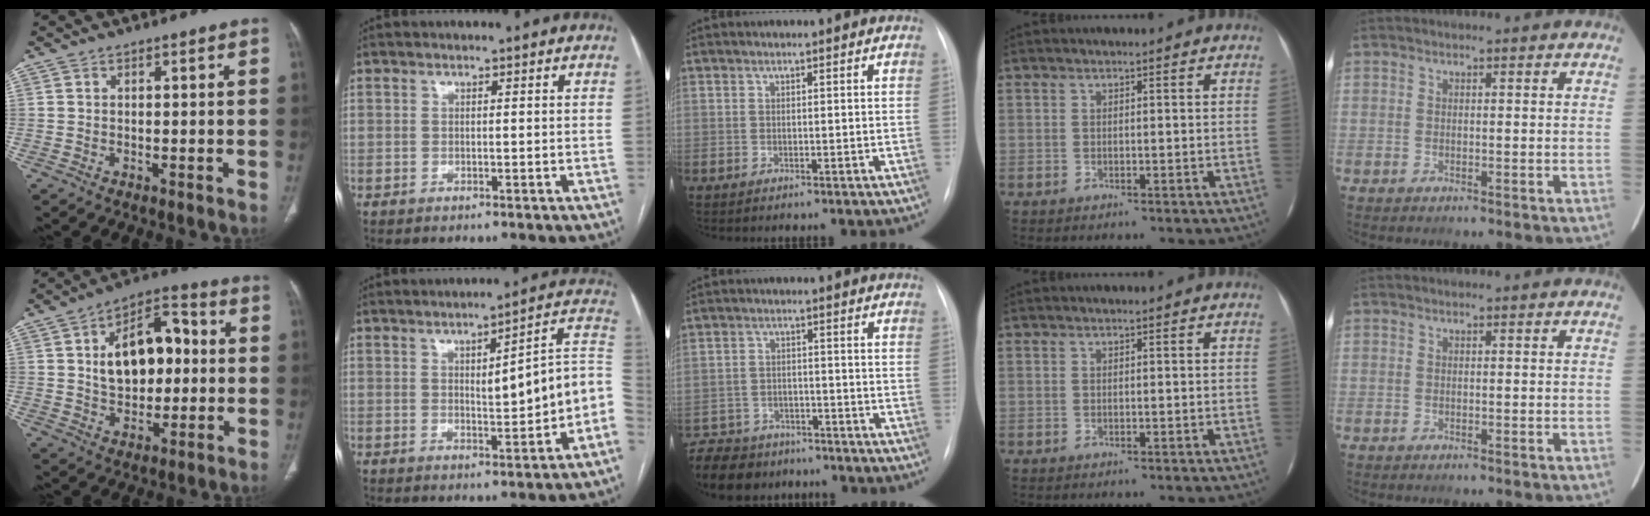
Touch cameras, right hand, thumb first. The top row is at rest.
{"thumb": {"total": 15.2, "force": [1.6, 9.4, 11.8], "torque": [-0.152, 0.025, 0.023]}, "index": {"total": 11.0, "force": [-1.3, 1.8, 10.8], "torque": [-0.127, 0.028, -0.013]}, "middle": {"total": 11.5, "force": [-9.4, 6.0, 3.0], "torque": [-0.065, 0.003, -0.137]}}